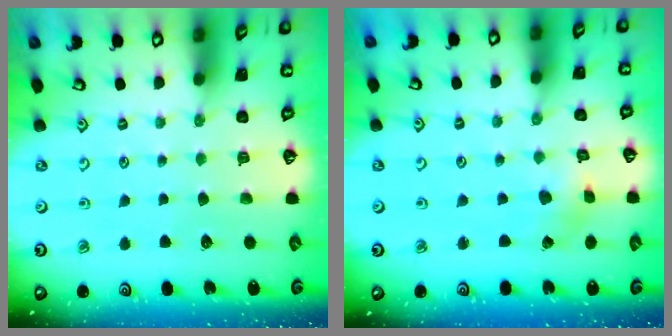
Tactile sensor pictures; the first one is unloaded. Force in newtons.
{"total": 2.0, "press": 1.9, "slide": 0.4}